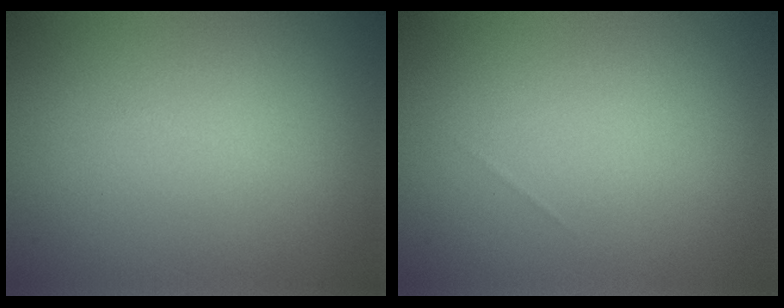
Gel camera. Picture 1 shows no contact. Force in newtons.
{"total": 0.0}